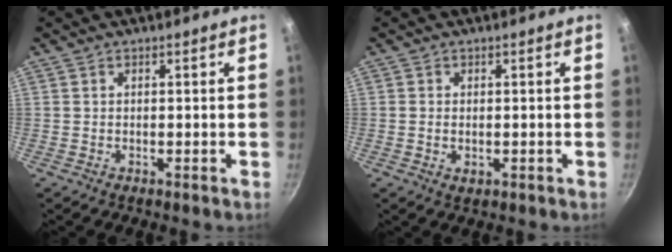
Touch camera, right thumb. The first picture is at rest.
{"total": 1.9, "force": [-0.3, 1.3, 1.4], "torque": [-0.022, -0.003, -0.004]}